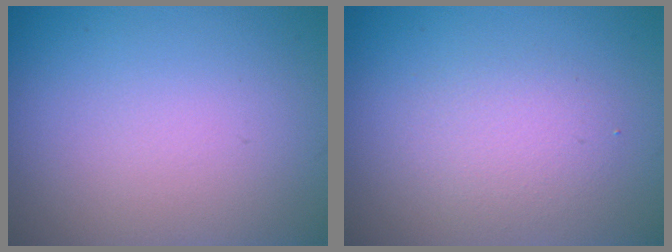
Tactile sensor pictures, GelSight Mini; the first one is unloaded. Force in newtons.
{"total": 2.3, "press": 2.3, "slide": 0.2}